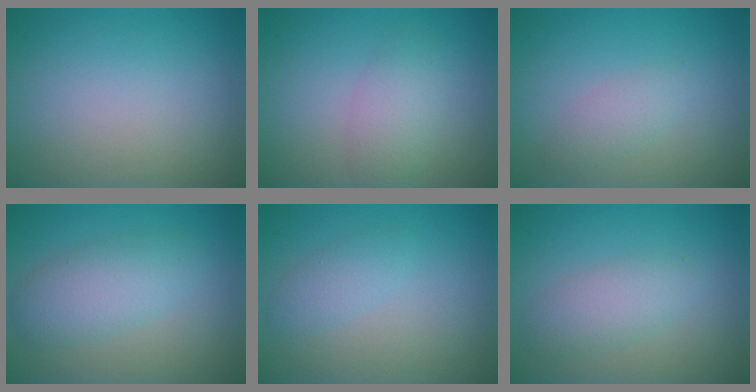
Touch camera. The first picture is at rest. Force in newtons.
{"total": 1.9, "press": 1.9, "slide": 0.1}
{"total": 1.6, "press": 1.6, "slide": 0.1}
{"total": 4.0, "press": 4.0, "slide": 0.1}
{"total": 1.6, "press": 1.6, "slide": 0.0}
{"total": 2.7, "press": 2.7, "slide": 0.1}